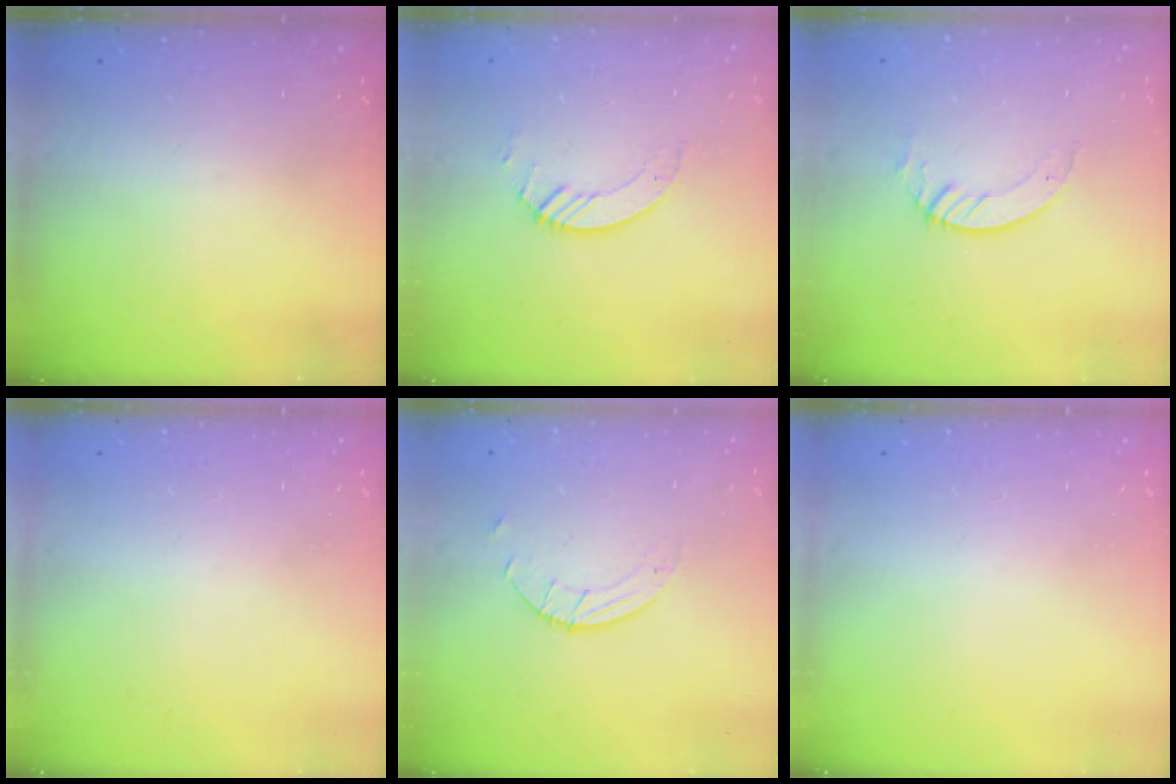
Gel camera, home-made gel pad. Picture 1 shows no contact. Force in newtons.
{"total": 3.2, "press": 3.2, "slide": 0.3}
{"total": 3.1, "press": 3.1, "slide": 0.2}
{"total": 0.0}
{"total": 2.7, "press": 2.7, "slide": 0.3}
{"total": 0.0}